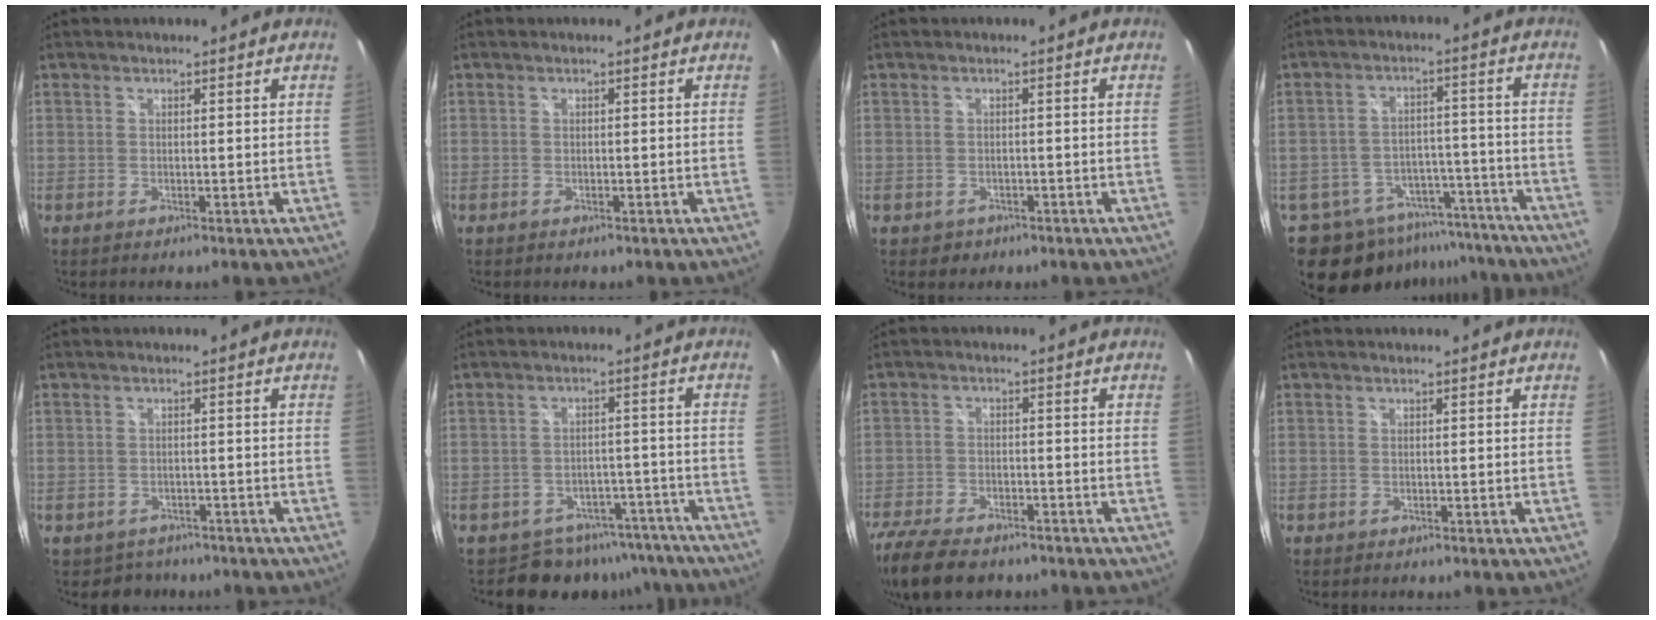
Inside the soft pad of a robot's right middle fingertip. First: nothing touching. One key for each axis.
{"total": 0.6, "fx": -0.4, "fy": 0.4, "fz": 0.1, "tx": -0.002, "ty": -0.002, "tz": -0.007}
{"total": 2.4, "fx": -1.1, "fy": 2.1, "fz": 0.7, "tx": -0.020, "ty": -0.001, "tz": -0.010}
{"total": 18.1, "fx": -14.6, "fy": 9.3, "fz": 5.5, "tx": -0.133, "ty": 0.027, "tz": -0.192}
{"total": 4.1, "fx": -3.0, "fy": 2.8, "fz": 0.3, "tx": -0.013, "ty": 0.000, "tz": -0.040}
{"total": 10.2, "fx": -8.5, "fy": 5.5, "fz": 1.2, "tx": -0.014, "ty": 0.025, "tz": -0.098}
{"total": 13.5, "fx": -10.4, "fy": 5.6, "fz": 6.5, "tx": -0.172, "ty": -0.033, "tz": -0.182}
{"total": 0.0}